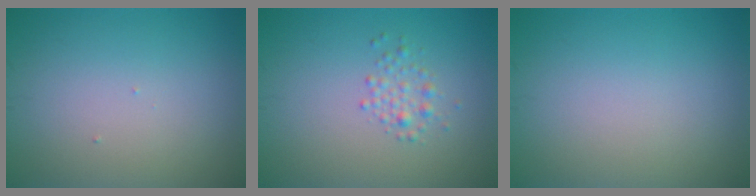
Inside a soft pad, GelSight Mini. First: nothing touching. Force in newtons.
{"total": 2.2, "press": 2.2, "slide": 0.0}
{"total": 0.0}